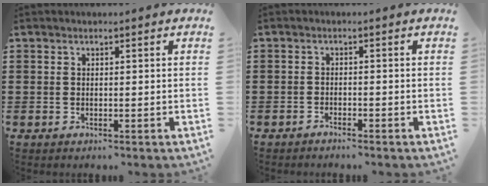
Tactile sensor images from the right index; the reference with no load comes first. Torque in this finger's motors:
{"motor_torque": [-0.10, 0.17, -0.05, -0.09]}